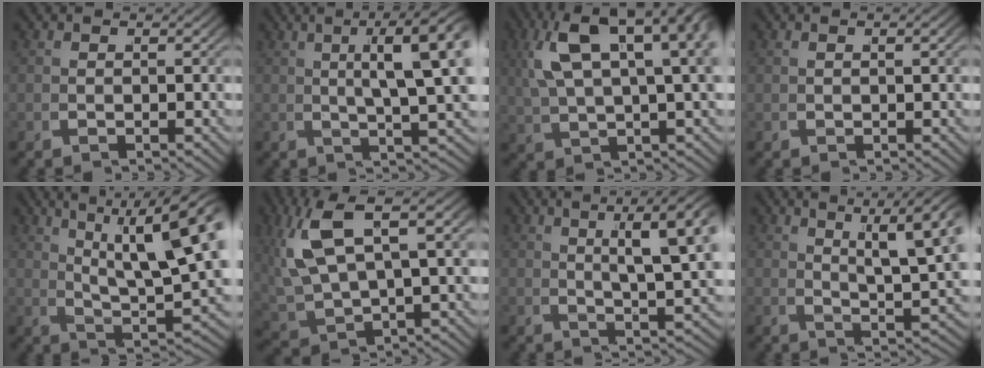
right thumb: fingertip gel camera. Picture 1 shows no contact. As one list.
[{"total": 9.2, "force": [3.2, 2.6, 8.2], "torque": [-0.085, 0.029, 0.032]}, {"total": 9.4, "force": [3.8, 4.3, 7.5], "torque": [-0.108, 0.029, 0.051]}, {"total": 0.7, "force": [0.2, -0.6, 0.4], "torque": [0.003, 0.009, 0.004]}, {"total": 10.8, "force": [2.6, 4.4, 9.5], "torque": [-0.127, -0.001, 0.034]}, {"total": 8.6, "force": [2.0, 4.9, 6.8], "torque": [-0.142, -0.001, 0.041]}, {"total": 8.9, "force": [3.5, 2.6, 7.8], "torque": [-0.077, 0.029, 0.038]}, {"total": 9.7, "force": [4.1, 3.6, 8.1], "torque": [-0.070, 0.025, 0.045]}]